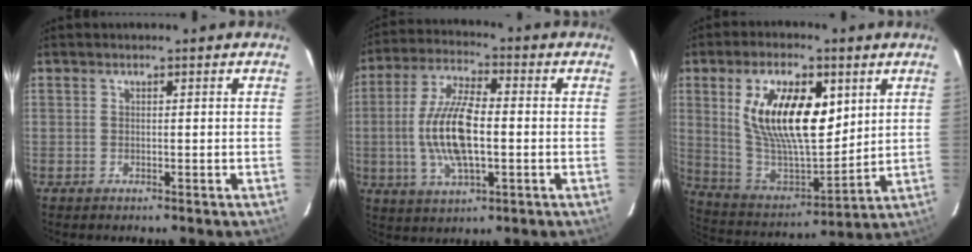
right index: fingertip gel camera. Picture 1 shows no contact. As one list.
[{"total": 13.4, "force": [-1.5, 4.8, 12.4], "torque": [-0.254, 0.004, -0.026]}, {"total": 19.6, "force": [6.3, 9.0, 16.2], "torque": [-0.301, 0.000, 0.125]}]